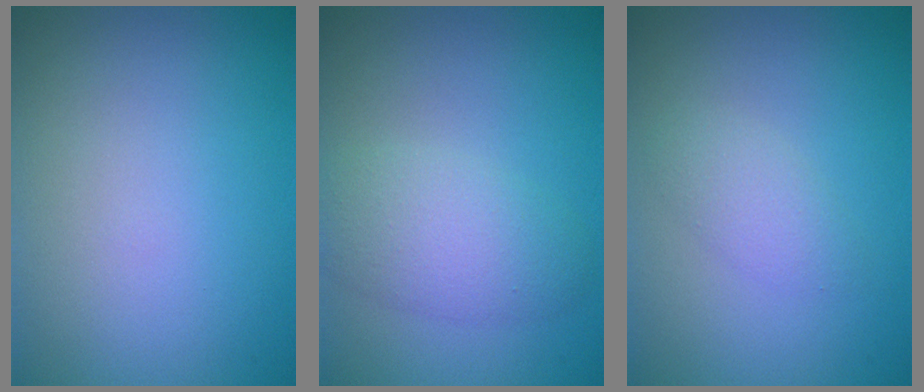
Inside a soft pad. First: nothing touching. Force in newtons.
{"total": 3.7, "press": 3.7, "slide": 0.2}
{"total": 1.8, "press": 1.8, "slide": 0.1}